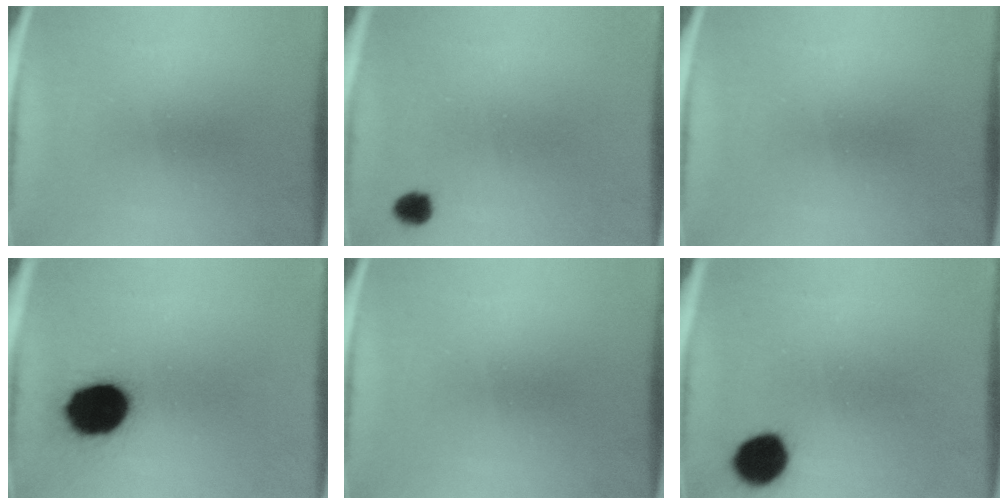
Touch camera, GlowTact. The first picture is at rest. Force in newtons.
{"total": 2.4}
{"total": 0.0}
{"total": 15.9}
{"total": 0.0}
{"total": 8.9}